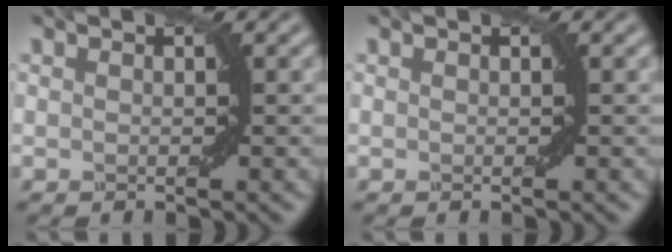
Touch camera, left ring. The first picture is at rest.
{"total": 0.0}